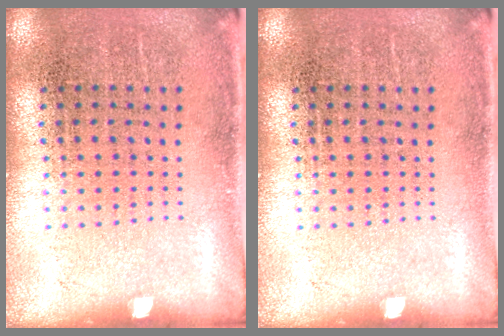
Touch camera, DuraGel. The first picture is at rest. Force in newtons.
{"total": 0.0}